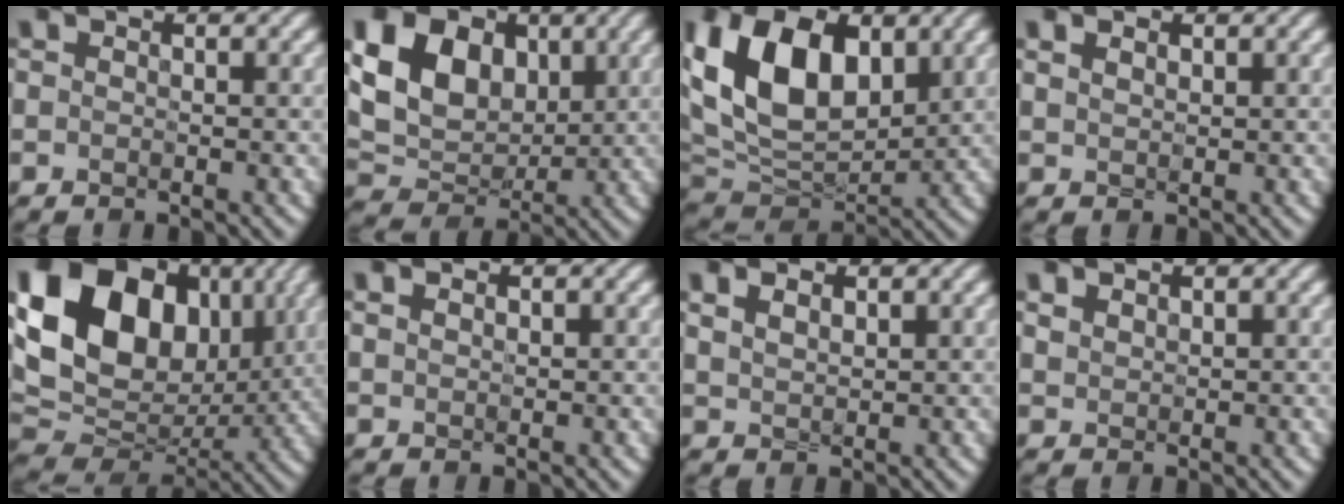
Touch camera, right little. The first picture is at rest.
{"total": 9.6, "force": [2.4, 7.0, 6.2], "torque": [-0.131, 0.011, 0.031]}
{"total": 12.3, "force": [3.0, 7.8, 9.0], "torque": [-0.195, 0.007, 0.052]}
{"total": 1.2, "force": [0.6, 0.7, 0.8], "torque": [-0.015, 0.003, 0.013]}
{"total": 17.5, "force": [4.8, 12.7, 11.0], "torque": [-0.210, 0.030, 0.086]}
{"total": 0.6, "force": [0.4, 0.4, 0.4], "torque": [-0.007, 0.003, 0.005]}
{"total": 2.0, "force": [0.9, 1.1, 1.4], "torque": [-0.030, 0.002, 0.019]}
{"total": 1.4, "force": [1.0, 0.8, 0.5], "torque": [-0.016, -0.001, 0.027]}